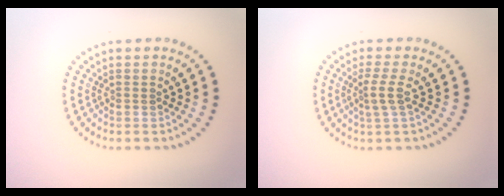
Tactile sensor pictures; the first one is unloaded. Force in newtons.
{"total": 1.9, "press": 1.2, "slide": 1.4}